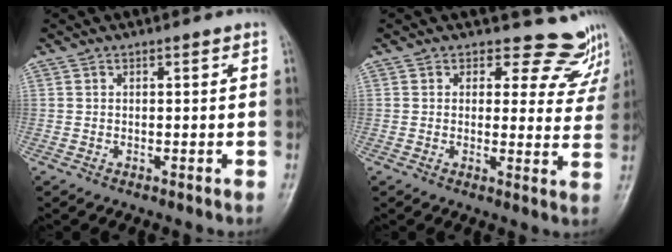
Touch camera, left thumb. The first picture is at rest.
{"total": 9.0, "force": [8.0, 4.0, 0.1], "torque": [0.047, -0.061, 0.071]}